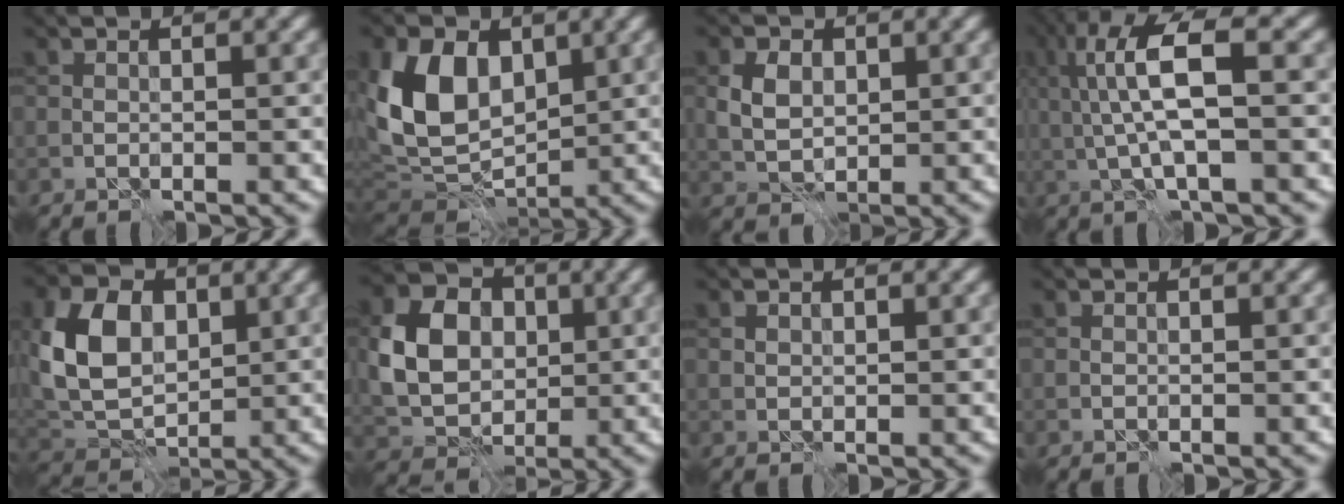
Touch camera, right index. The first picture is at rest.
{"total": 9.0, "force": [1.7, 6.4, 6.1], "torque": [-0.129, -0.007, 0.028]}
{"total": 3.3, "force": [0.6, 2.5, 2.2], "torque": [-0.046, 0.002, 0.008]}
{"total": 7.3, "force": [1.3, 2.1, 6.9], "torque": [-0.142, 0.011, 0.022]}
{"total": 7.3, "force": [1.4, 5.3, 4.8], "torque": [-0.104, 0.005, 0.022]}
{"total": 7.8, "force": [0.7, 6.3, 4.6], "torque": [-0.102, 0.004, 0.010]}
{"total": 0.6, "force": [0.3, 0.5, 0.1], "torque": [0.000, 0.000, 0.007]}
{"total": 0.0}